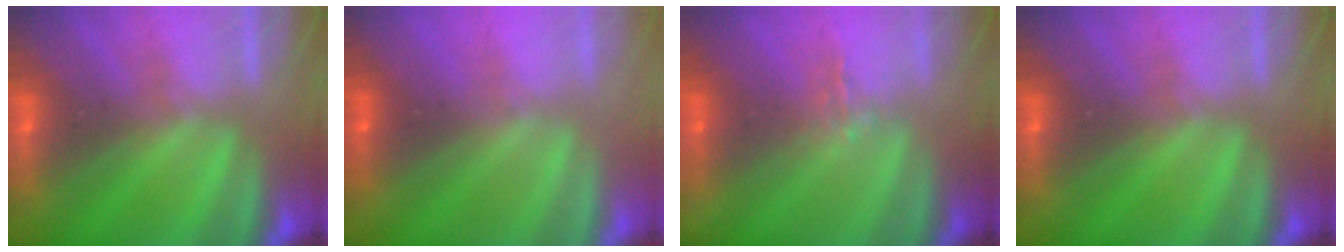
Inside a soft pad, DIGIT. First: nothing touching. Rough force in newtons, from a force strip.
{"total": 2.9}
{"total": 1.2}
{"total": 0.0}